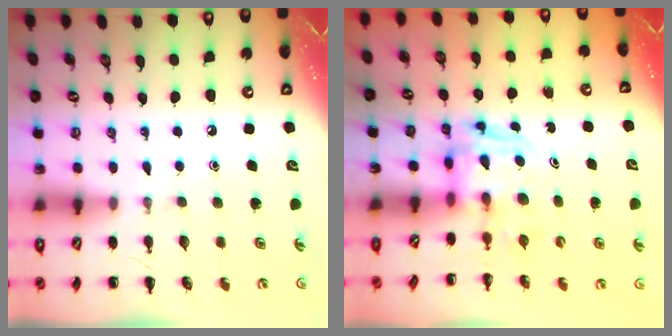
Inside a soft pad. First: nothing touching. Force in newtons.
{"total": 2.7, "press": 2.7, "slide": 0.2}